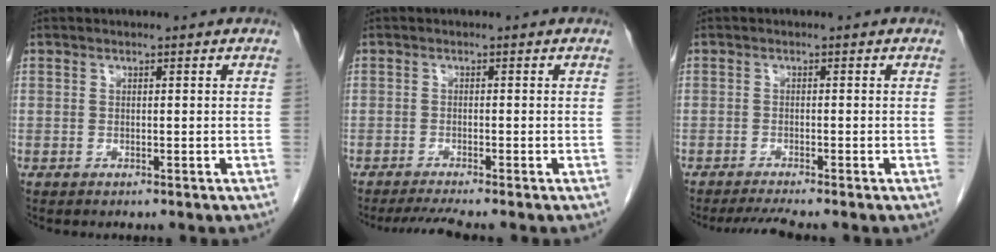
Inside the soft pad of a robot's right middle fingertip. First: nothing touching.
{"total": 3.5, "force": [-3.0, -0.7, 1.6], "torque": [-0.030, -0.013, -0.054]}
{"total": 3.3, "force": [-2.9, -0.7, 1.4], "torque": [-0.027, -0.012, -0.052]}